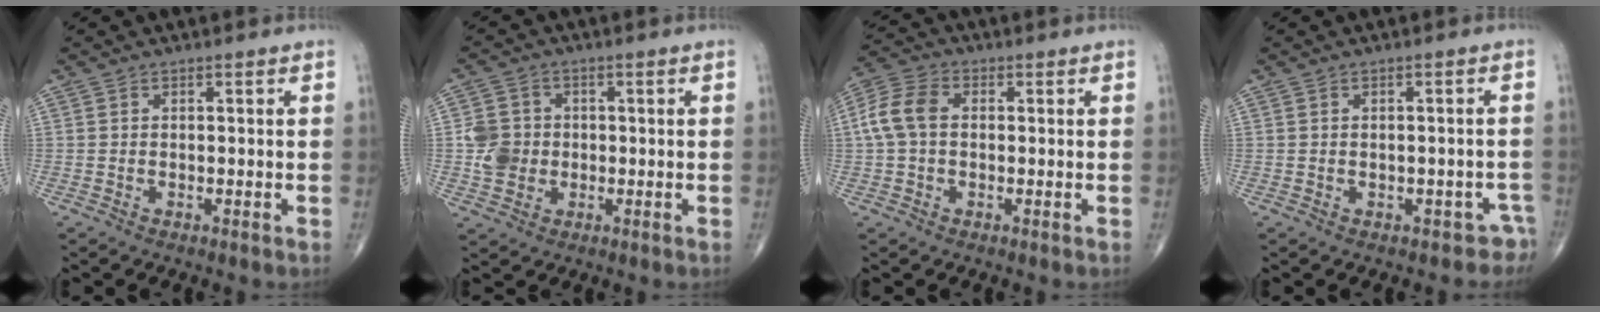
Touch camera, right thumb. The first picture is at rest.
{"total": 6.1, "force": [-0.5, 5.4, 2.8], "torque": [-0.035, 0.006, -0.011]}
{"total": 7.4, "force": [0.4, 5.1, 5.4], "torque": [-0.117, 0.024, 0.002]}
{"total": 3.0, "force": [-1.9, 2.2, 0.7], "torque": [0.010, 0.029, -0.022]}